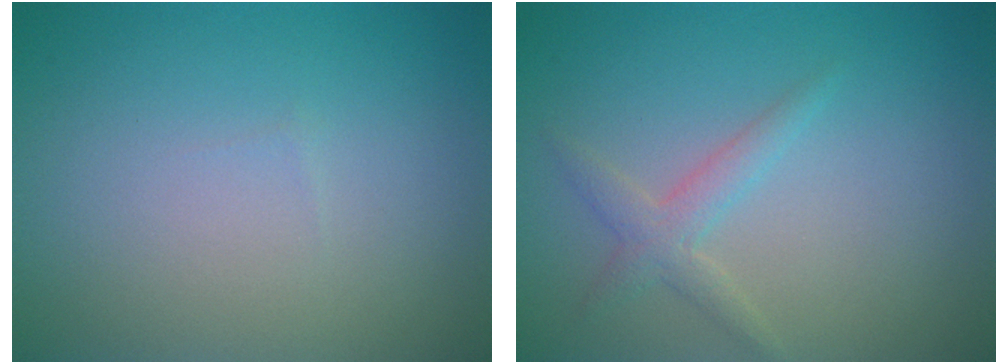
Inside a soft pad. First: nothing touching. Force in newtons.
{"total": 1.9, "press": 1.9, "slide": 0.1}